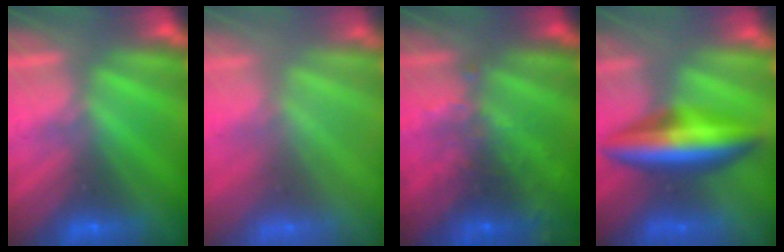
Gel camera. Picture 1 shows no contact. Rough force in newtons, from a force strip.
{"total": 6.0}
{"total": 8.5}
{"total": 8.5}